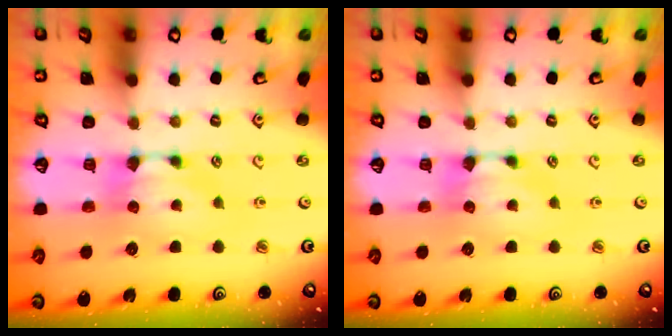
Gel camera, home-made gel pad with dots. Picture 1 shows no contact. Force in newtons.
{"total": 0.0}